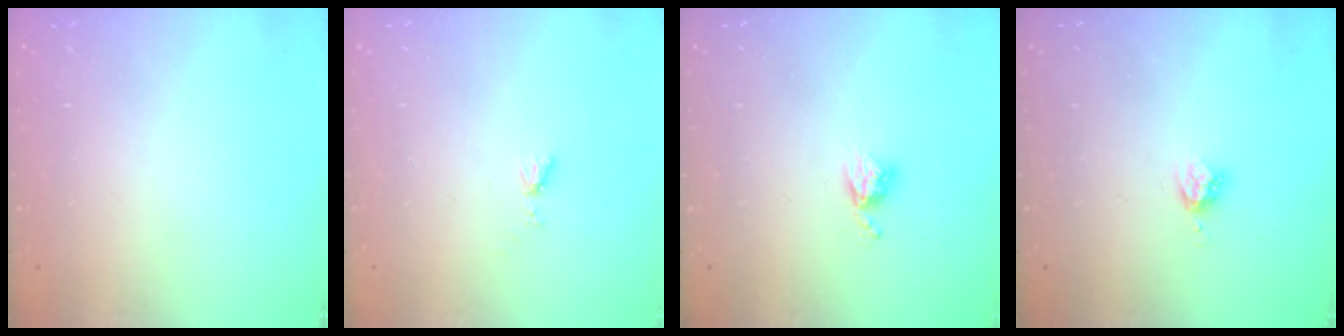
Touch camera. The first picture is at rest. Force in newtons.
{"total": 4.2, "press": 4.1, "slide": 0.8}
{"total": 5.1, "press": 5.1, "slide": 0.4}
{"total": 4.6, "press": 4.6, "slide": 0.1}